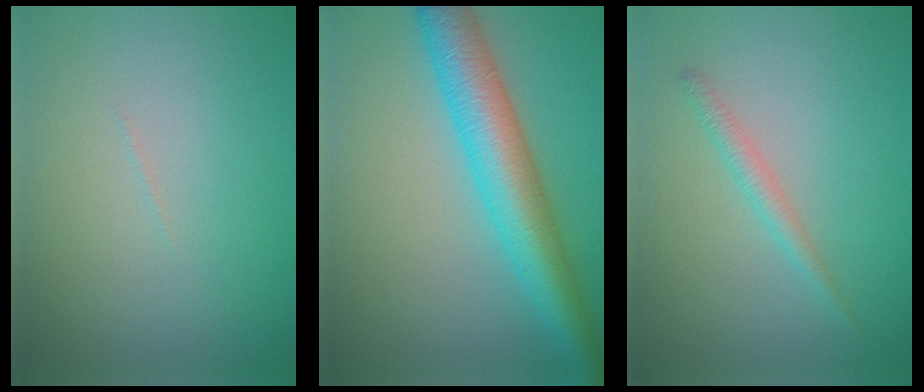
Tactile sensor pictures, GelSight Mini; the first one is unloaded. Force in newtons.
{"total": 7.3, "press": 7.3, "slide": 0.2}
{"total": 1.4, "press": 1.4, "slide": 0.1}